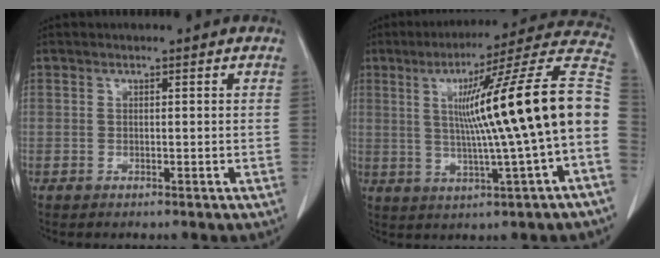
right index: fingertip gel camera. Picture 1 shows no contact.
{"total": 20.8, "force": [0.8, -0.7, 20.8], "torque": [-0.285, 0.033, 0.003]}